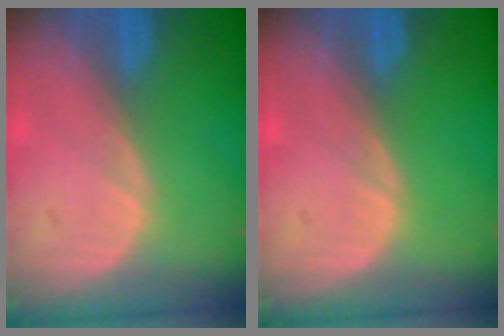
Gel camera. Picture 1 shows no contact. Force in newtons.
{"total": 0.0}